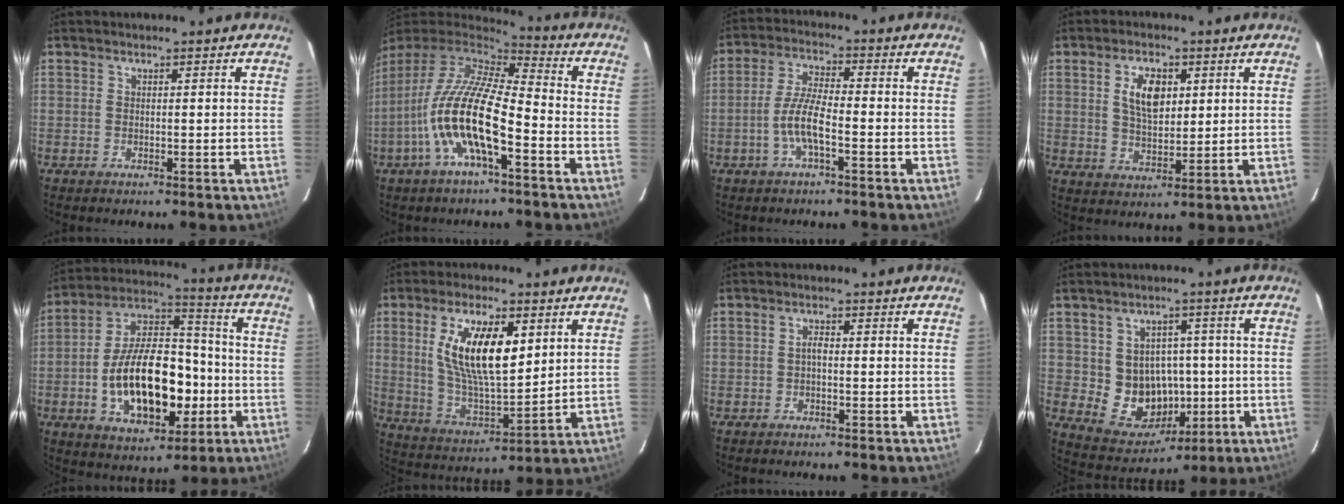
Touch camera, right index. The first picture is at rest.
{"total": 17.0, "force": [-6.4, 4.5, 15.1], "torque": [-0.287, -0.022, -0.125]}
{"total": 6.6, "force": [-2.6, 1.3, 5.9], "torque": [-0.125, 0.003, -0.051]}
{"total": 7.4, "force": [2.3, 3.9, 5.9], "torque": [-0.108, 0.008, 0.045]}
{"total": 20.6, "force": [-4.7, 11.2, 16.6], "torque": [-0.310, 0.020, -0.064]}
{"total": 15.8, "force": [4.9, 5.9, 13.8], "torque": [-0.258, 0.002, 0.098]}
{"total": 1.2, "force": [-0.3, 0.5, 1.1], "torque": [-0.021, 0.007, -0.008]}
{"total": 10.7, "force": [-0.6, 9.8, 4.2], "torque": [-0.084, 0.007, 0.013]}